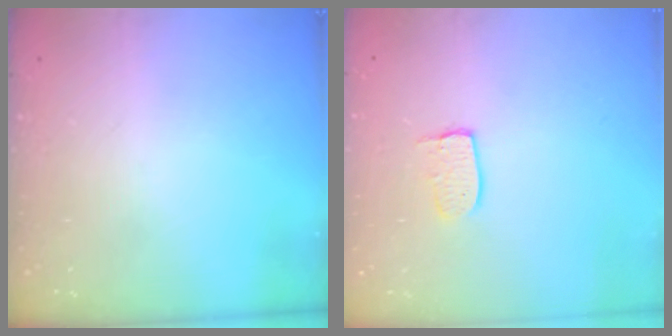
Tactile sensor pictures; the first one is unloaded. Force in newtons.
{"total": 6.0, "press": 6.0, "slide": 0.3}